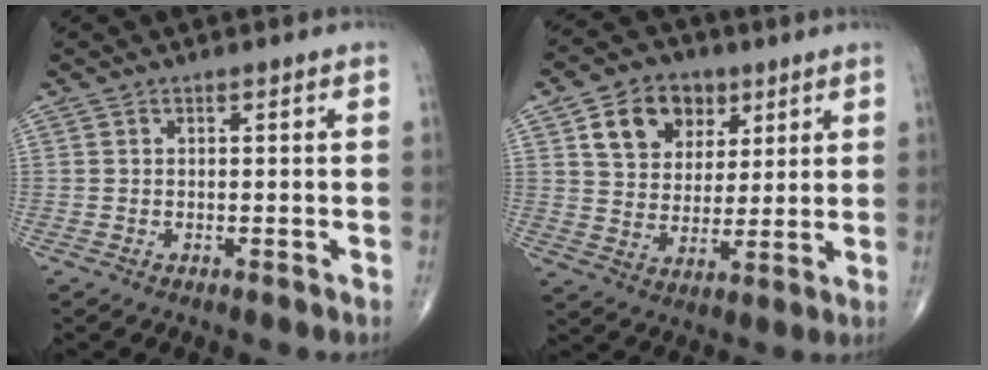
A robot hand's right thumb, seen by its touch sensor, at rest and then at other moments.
{"total": 14.4, "force": [6.3, 10.7, 7.2], "torque": [-0.082, -0.013, 0.110]}